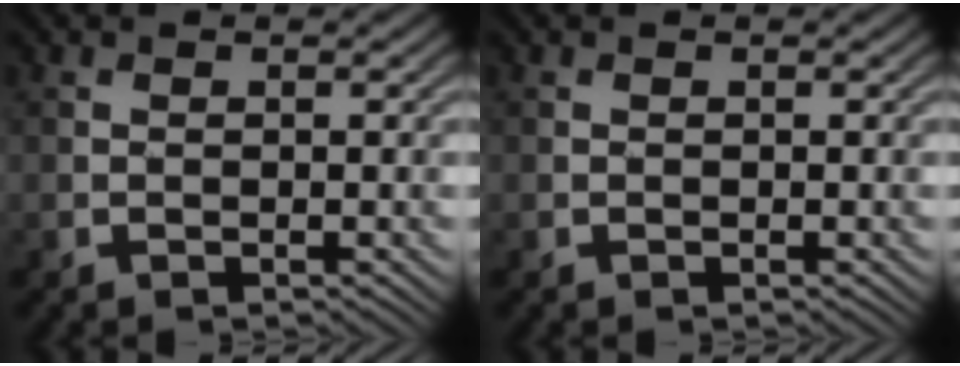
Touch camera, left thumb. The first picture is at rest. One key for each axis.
{"total": 0.0}